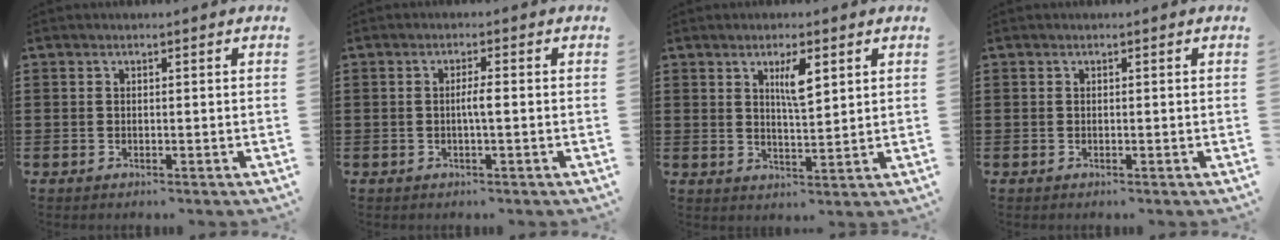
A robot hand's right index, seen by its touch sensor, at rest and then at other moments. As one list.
[{"total": 2.1, "force": [-0.3, 0.1, 2.1], "torque": [-0.038, -0.003, -0.006]}, {"total": 4.5, "force": [2.1, 1.2, 3.8], "torque": [-0.065, 0.001, 0.030]}, {"total": 0.0}]